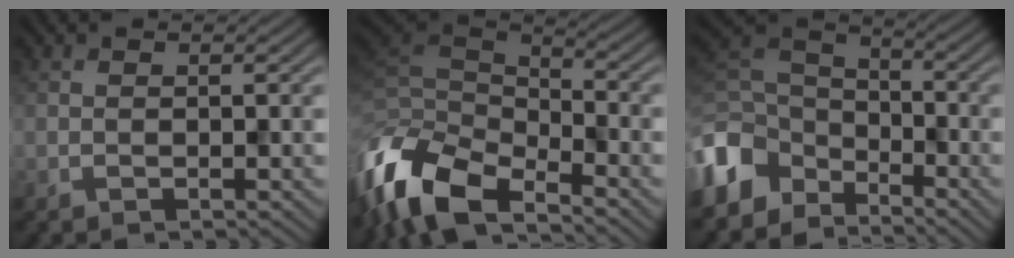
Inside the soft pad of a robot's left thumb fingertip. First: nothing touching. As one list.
[{"total": 12.4, "force": [-7.7, 5.3, 8.2], "torque": [-0.198, -0.015, -0.148]}, {"total": 10.5, "force": [-6.4, 6.8, 4.7], "torque": [-0.136, -0.007, -0.143]}]